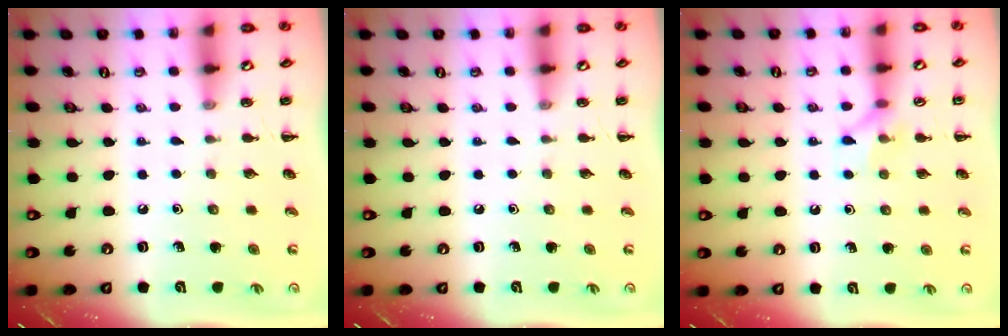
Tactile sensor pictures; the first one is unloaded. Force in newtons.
{"total": 0.0}
{"total": 6.9, "press": 6.9, "slide": 0.4}